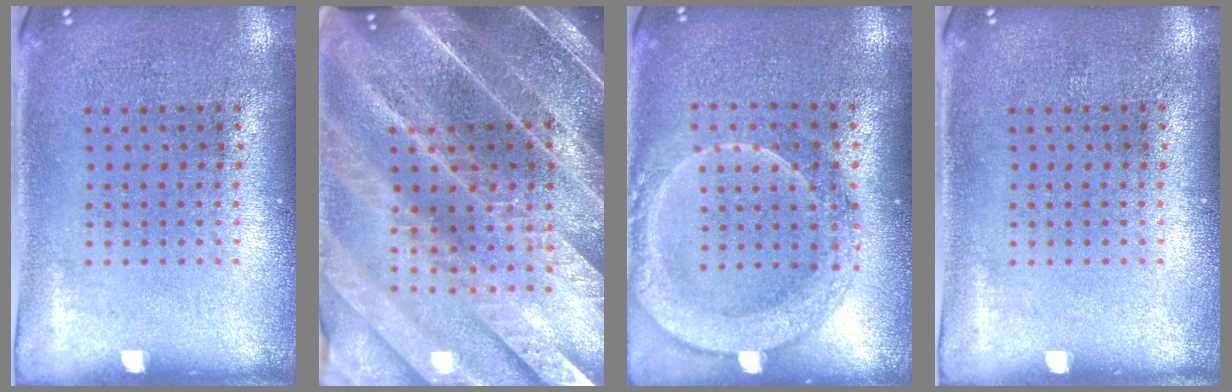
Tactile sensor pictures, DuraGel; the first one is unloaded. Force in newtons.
{"total": 5.6, "press": 4.7, "slide": 3.0}
{"total": 2.0, "press": 1.9, "slide": 0.6}
{"total": 0.0}